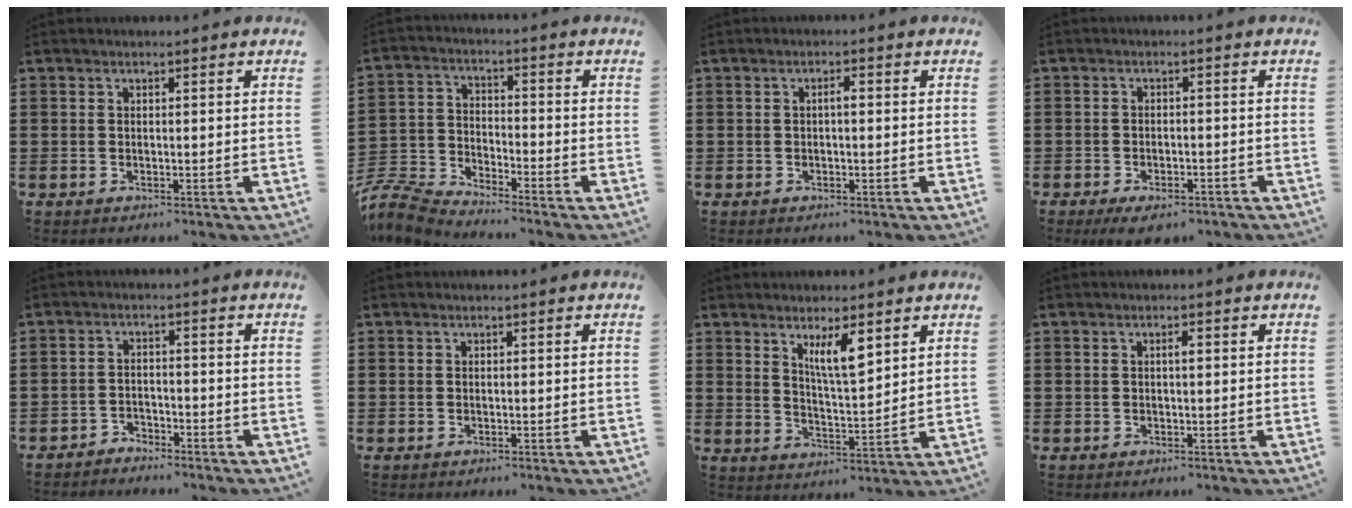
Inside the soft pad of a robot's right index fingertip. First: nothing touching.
{"total": 6.1, "force": [-6.0, 0.3, 1.0], "torque": [-0.049, -0.011, -0.127]}
{"total": 1.2, "force": [-0.1, 0.3, 1.2], "torque": [-0.022, 0.001, -0.003]}
{"total": 1.8, "force": [-1.7, 0.3, 0.4], "torque": [-0.012, -0.002, -0.035]}
{"total": 2.3, "force": [-2.2, 0.5, -0.1], "torque": [-0.009, 0.001, -0.049]}
{"total": 0.0}
{"total": 6.4, "force": [3.6, 1.7, 5.0], "torque": [-0.100, 0.000, 0.059]}
{"total": 0.9, "force": [0.1, 0.2, 0.9], "torque": [-0.017, 0.001, 0.001]}